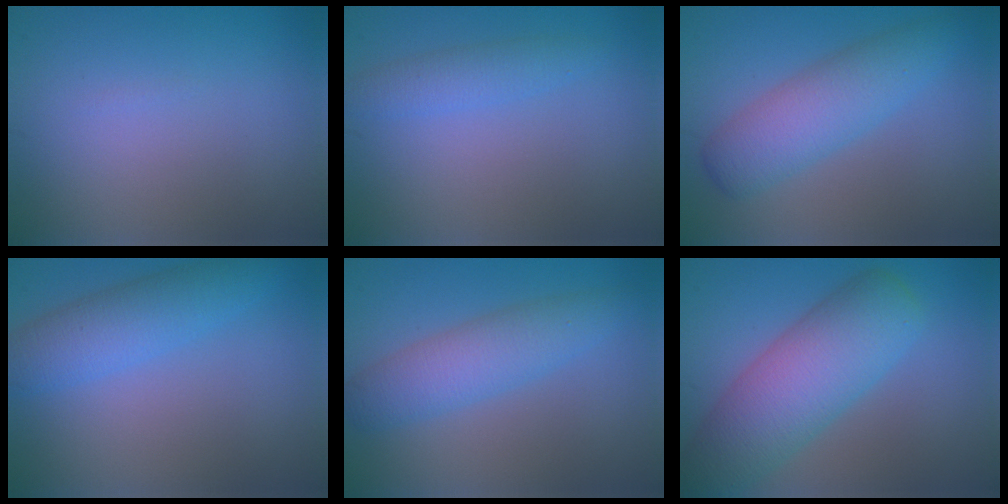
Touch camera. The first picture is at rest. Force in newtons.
{"total": 2.0, "press": 1.9, "slide": 0.2}
{"total": 4.9, "press": 4.9, "slide": 0.1}
{"total": 4.0, "press": 4.0, "slide": 0.1}
{"total": 4.1, "press": 4.1, "slide": 0.2}
{"total": 8.3, "press": 8.3, "slide": 0.3}